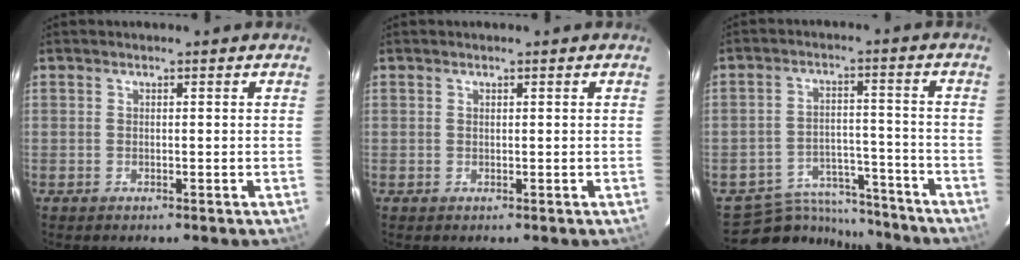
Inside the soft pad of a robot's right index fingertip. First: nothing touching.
{"total": 0.0}
{"total": 12.2, "force": [-11.1, 5.0, 1.3], "torque": [-0.039, 0.030, -0.154]}